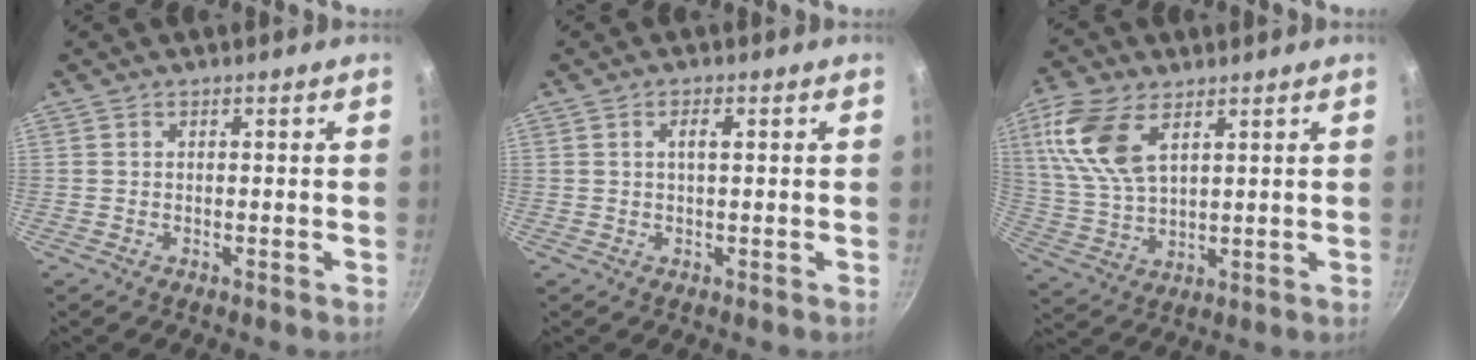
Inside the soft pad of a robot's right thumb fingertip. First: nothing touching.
{"total": 1.9, "force": [0.5, 0.5, 1.8], "torque": [-0.031, 0.003, 0.010]}
{"total": 12.7, "force": [5.4, 6.6, 9.4], "torque": [-0.188, -0.010, 0.112]}